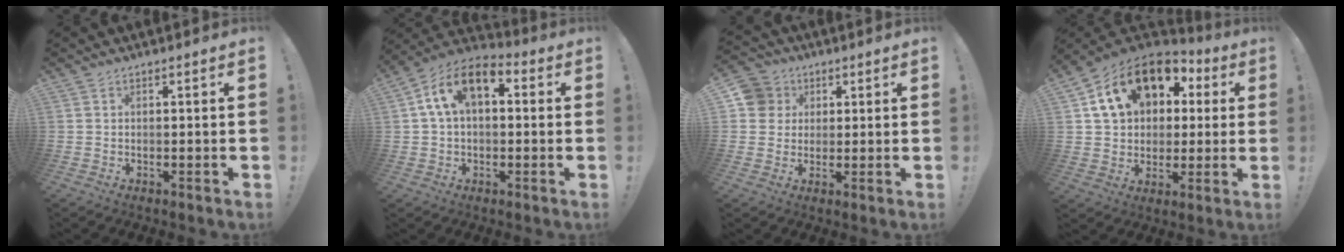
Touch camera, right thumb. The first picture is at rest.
{"total": 12.2, "force": [3.9, 7.0, 9.2], "torque": [-0.156, 0.006, 0.074]}
{"total": 7.8, "force": [2.1, 7.3, 1.7], "torque": [-0.031, -0.004, 0.043]}
{"total": 19.2, "force": [8.0, 13.4, 11.2], "torque": [-0.179, -0.016, 0.156]}